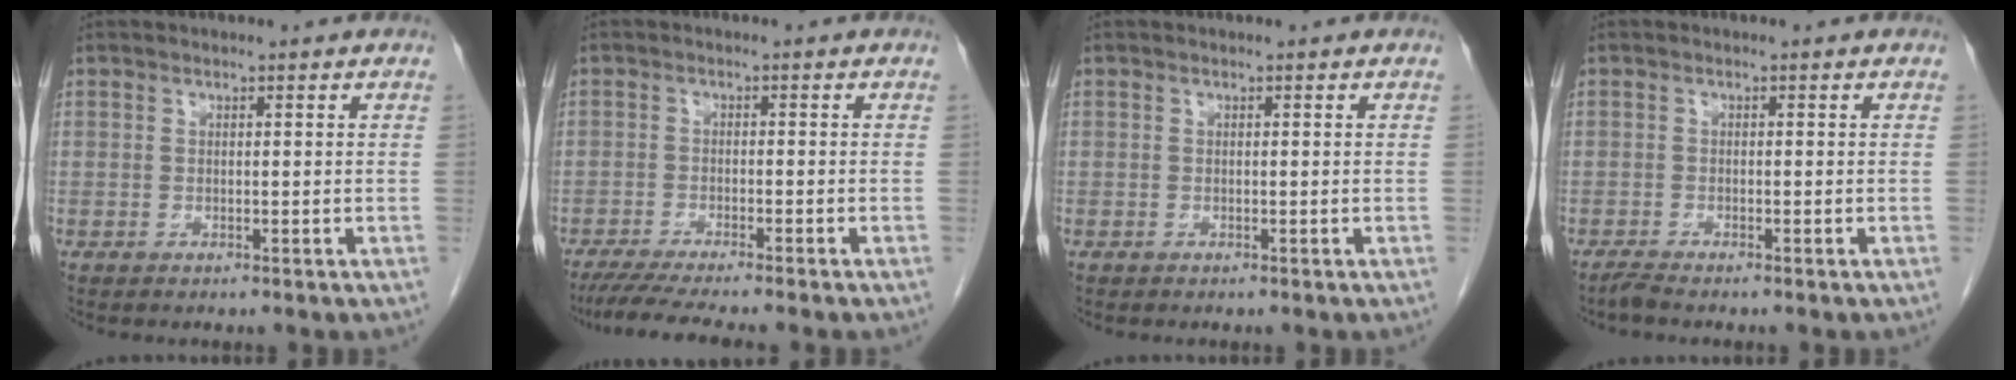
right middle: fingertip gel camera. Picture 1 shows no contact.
{"total": 8.3, "force": [-7.1, -0.5, 4.3], "torque": [-0.057, -0.021, -0.112]}
{"total": 0.0}
{"total": 1.2, "force": [-1.1, -0.2, 0.5], "torque": [-0.016, -0.004, -0.024]}